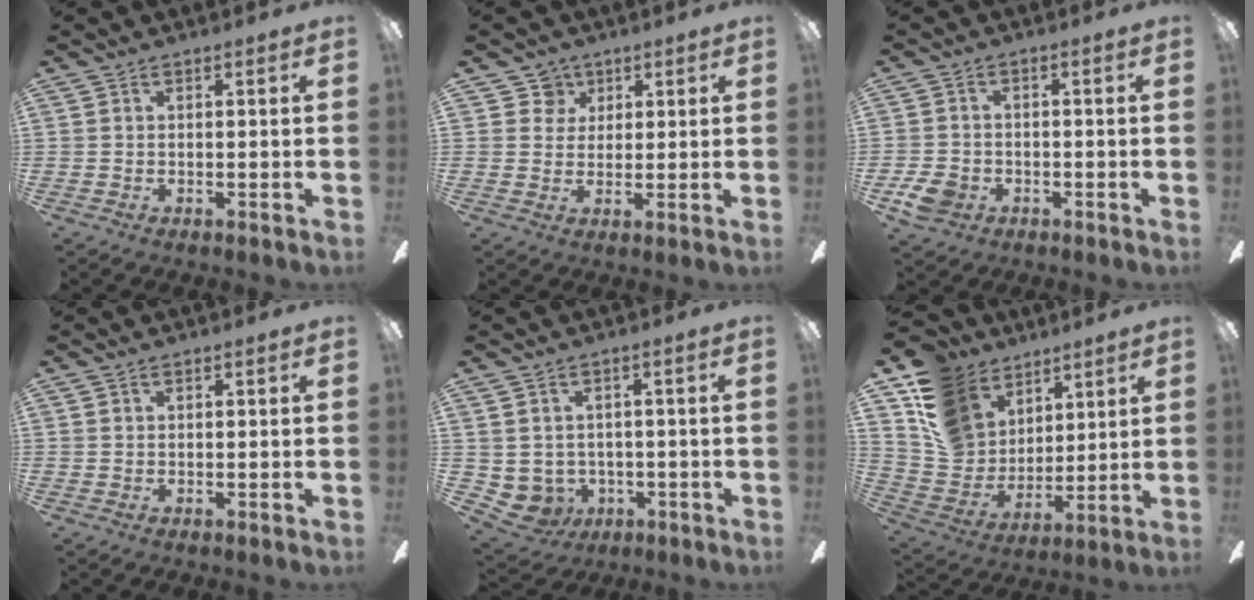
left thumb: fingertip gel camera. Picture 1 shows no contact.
{"total": 5.8, "force": [3.1, 4.9, 0.5], "torque": [-0.011, -0.005, 0.055]}
{"total": 5.9, "force": [-2.6, 4.5, 2.8], "torque": [-0.060, 0.010, -0.050]}
{"total": 0.7, "force": [0.4, 0.7, 0.1], "torque": [-0.001, 0.004, 0.006]}
{"total": 5.1, "force": [-0.5, 5.0, 0.8], "torque": [-0.059, -0.003, -0.007]}
{"total": 15.8, "force": [9.0, 11.8, 5.4], "torque": [-0.122, -0.044, 0.181]}